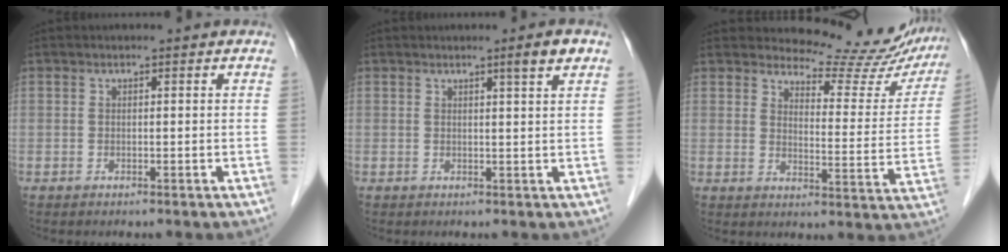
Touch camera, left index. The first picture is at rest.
{"total": 2.4, "force": [1.5, -0.4, 1.9], "torque": [-0.028, -0.005, 0.023]}
{"total": 16.6, "force": [16.0, 3.7, 2.6], "torque": [-0.011, -0.073, 0.166]}